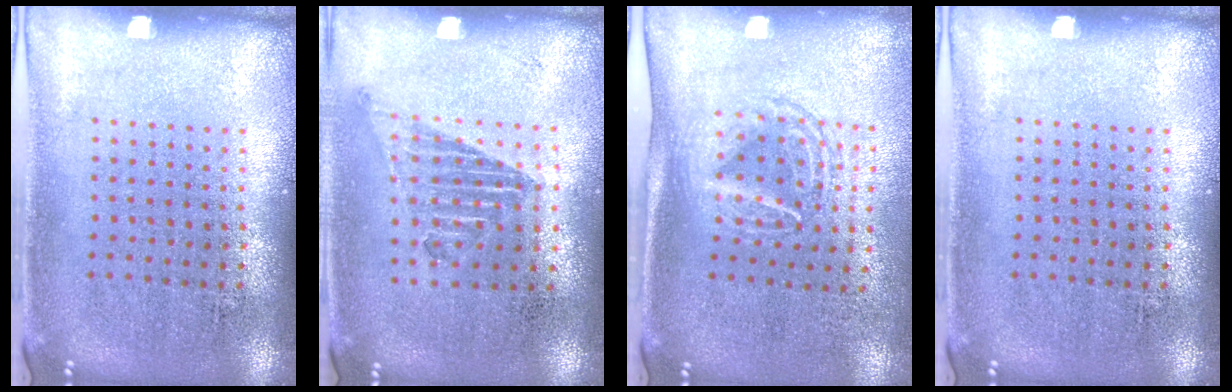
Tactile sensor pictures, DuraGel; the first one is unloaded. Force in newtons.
{"total": 1.0, "press": 0.9, "slide": 0.4}
{"total": 1.6, "press": 1.3, "slide": 0.9}
{"total": 0.0}